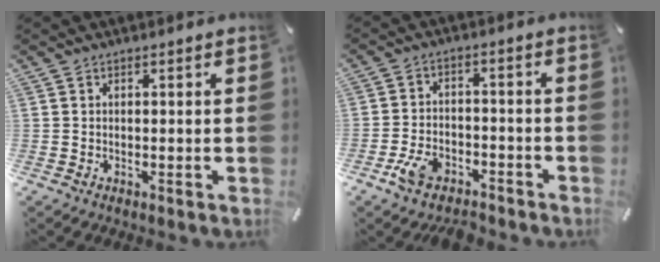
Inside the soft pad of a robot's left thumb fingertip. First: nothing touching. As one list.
[{"total": 6.9, "force": [-4.9, 3.6, 3.3], "torque": [-0.073, 0.024, -0.093]}]